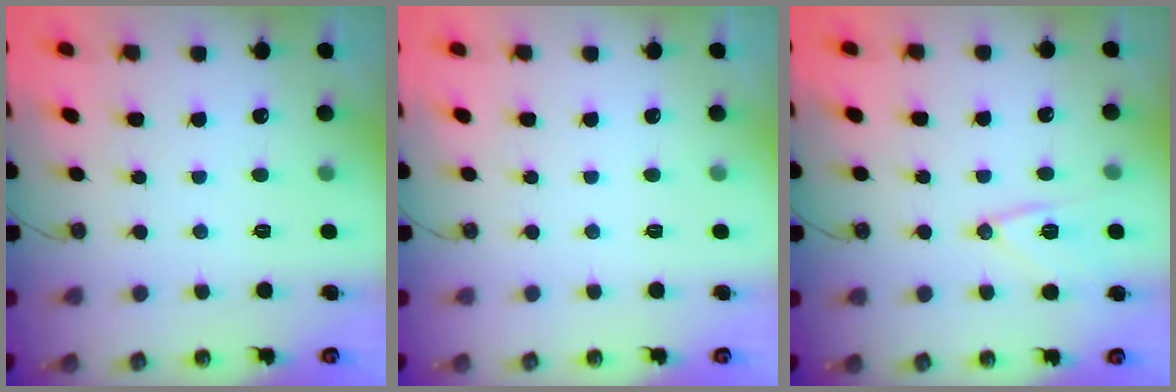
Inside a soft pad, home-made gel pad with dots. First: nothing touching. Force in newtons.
{"total": 0.0}
{"total": 10.6, "press": 10.5, "slide": 1.4}